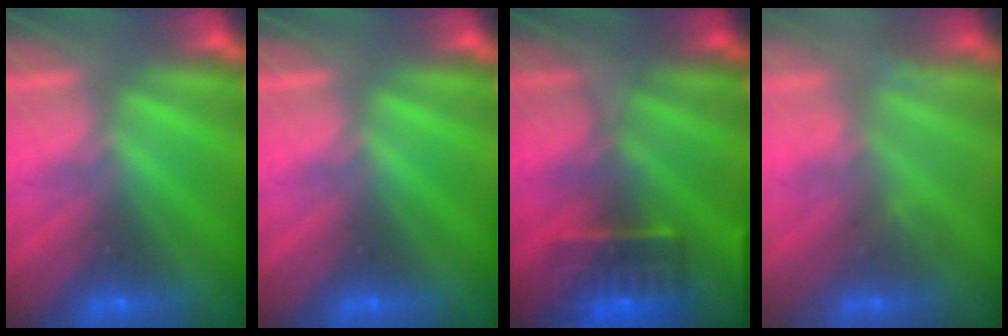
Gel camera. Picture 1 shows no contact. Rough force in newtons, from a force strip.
{"total": 0.0}
{"total": 7.0}
{"total": 2.8}